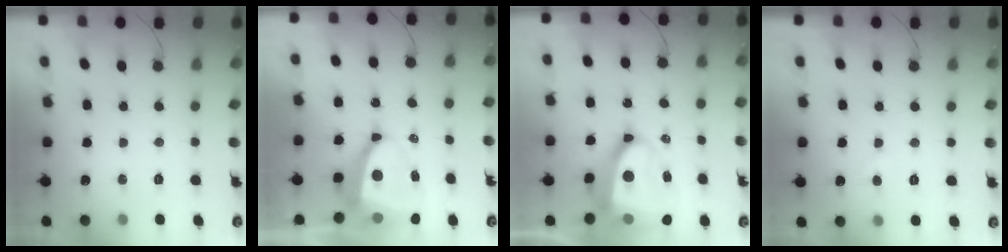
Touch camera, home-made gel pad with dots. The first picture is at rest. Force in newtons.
{"total": 10.2, "press": 10.1, "slide": 1.4}
{"total": 18.7, "press": 18.5, "slide": 2.3}
{"total": 3.3, "press": 3.3, "slide": 0.3}